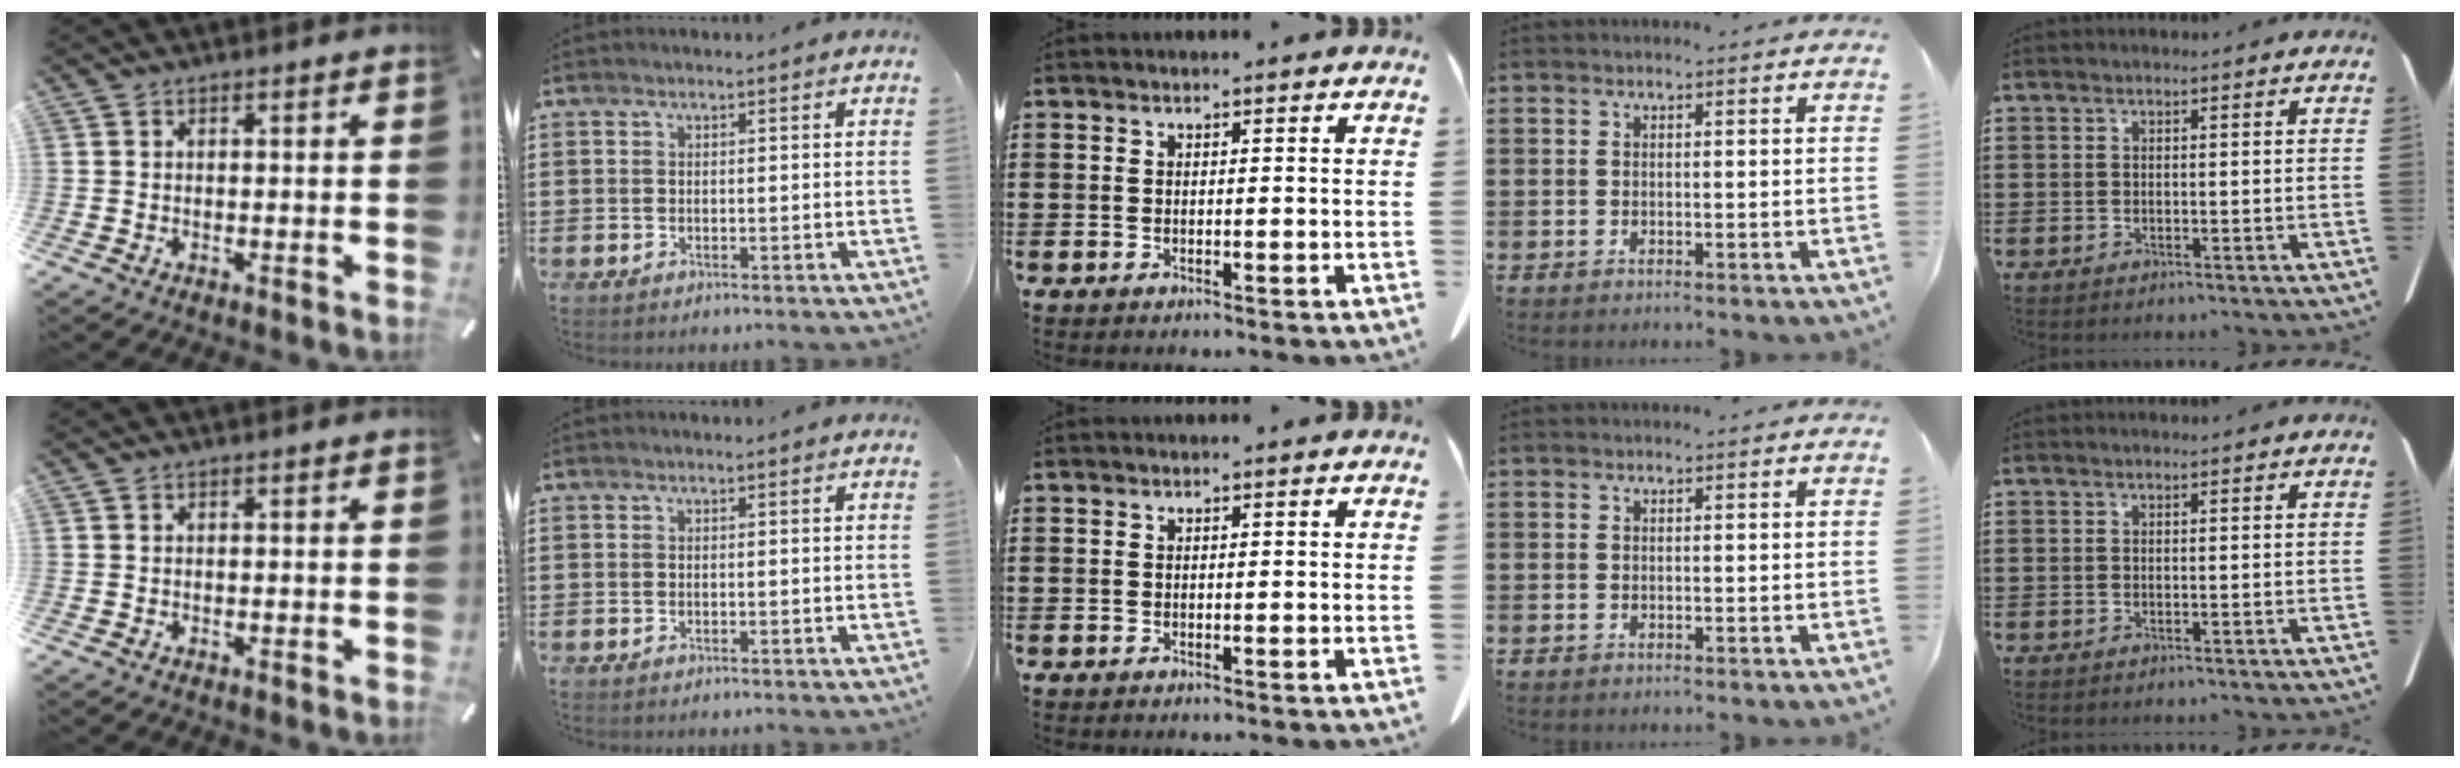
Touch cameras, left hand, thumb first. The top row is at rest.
{}